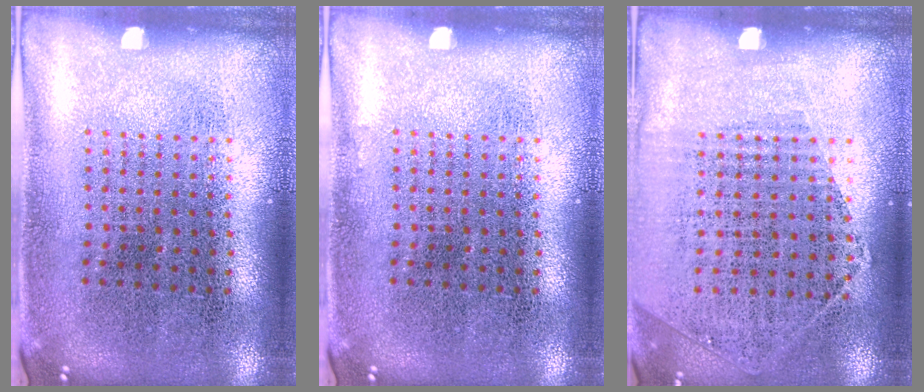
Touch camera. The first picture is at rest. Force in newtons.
{"total": 0.0}
{"total": 1.2, "press": 1.0, "slide": 0.7}